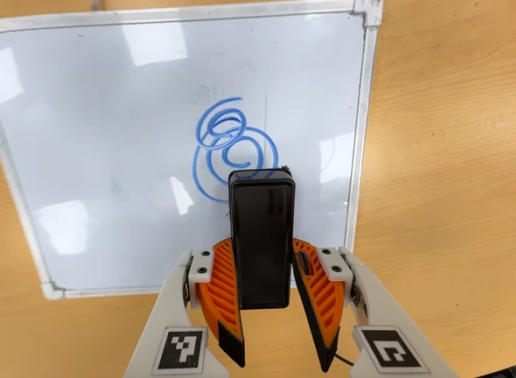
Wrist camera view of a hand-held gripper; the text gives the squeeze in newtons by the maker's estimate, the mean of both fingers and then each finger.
{"total": 5.8, "left": 5.7, "right": 5.9}